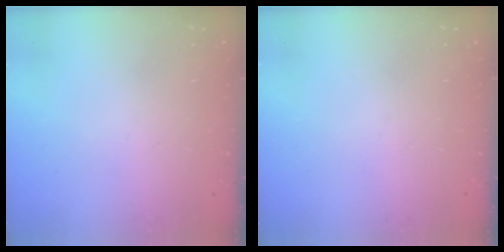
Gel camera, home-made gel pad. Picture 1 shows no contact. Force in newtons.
{"total": 0.0}